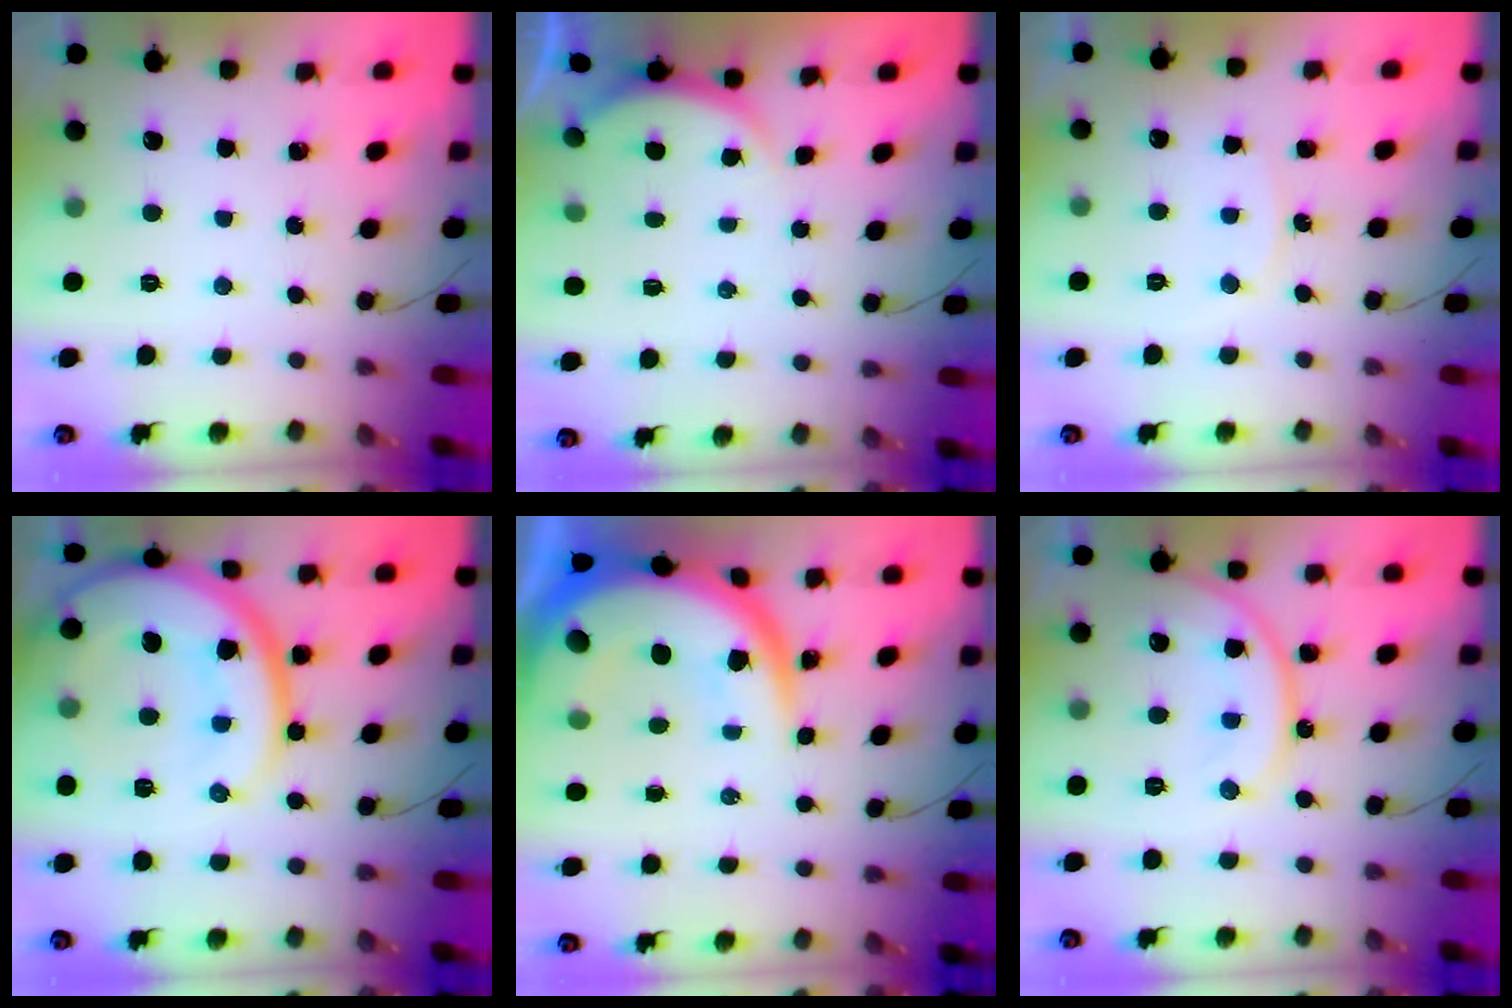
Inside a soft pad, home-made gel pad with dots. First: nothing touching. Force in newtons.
{"total": 2.9, "press": 2.2, "slide": 1.8}
{"total": 4.4, "press": 4.4, "slide": 0.1}
{"total": 23.0, "press": 23.0, "slide": 1.6}
{"total": 18.0, "press": 17.9, "slide": 1.6}
{"total": 15.9, "press": 15.5, "slide": 3.6}